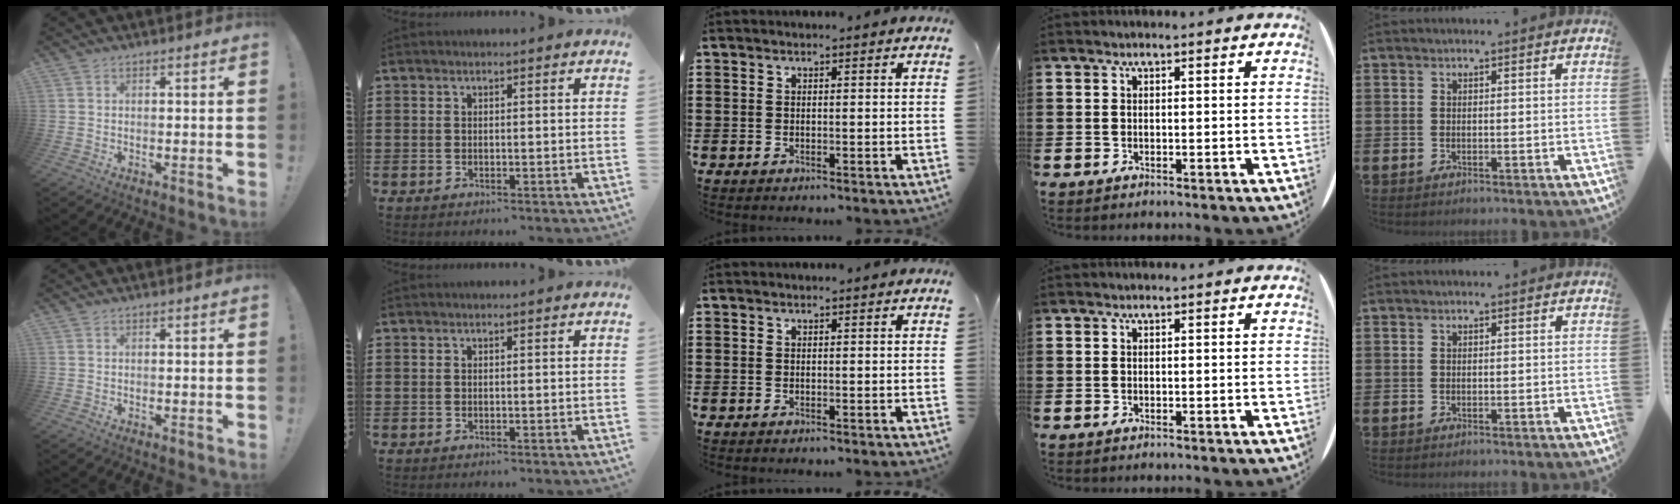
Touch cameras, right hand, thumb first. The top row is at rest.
{}